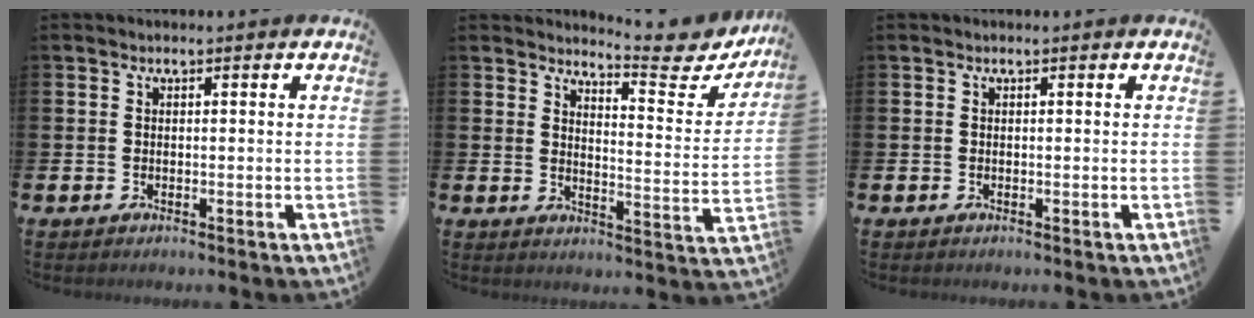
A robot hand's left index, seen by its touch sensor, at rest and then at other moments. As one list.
[{"total": 6.1, "force": [5.7, 0.6, 2.1], "torque": [-0.031, -0.051, 0.089]}, {"total": 0.0}]